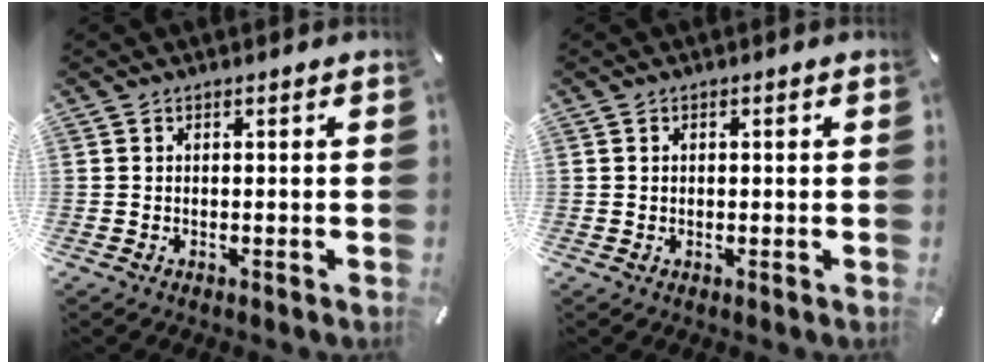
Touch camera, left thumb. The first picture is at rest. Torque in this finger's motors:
{"motor_torque": [0.17, 0.30, 0.06, 0.03, 0.02]}